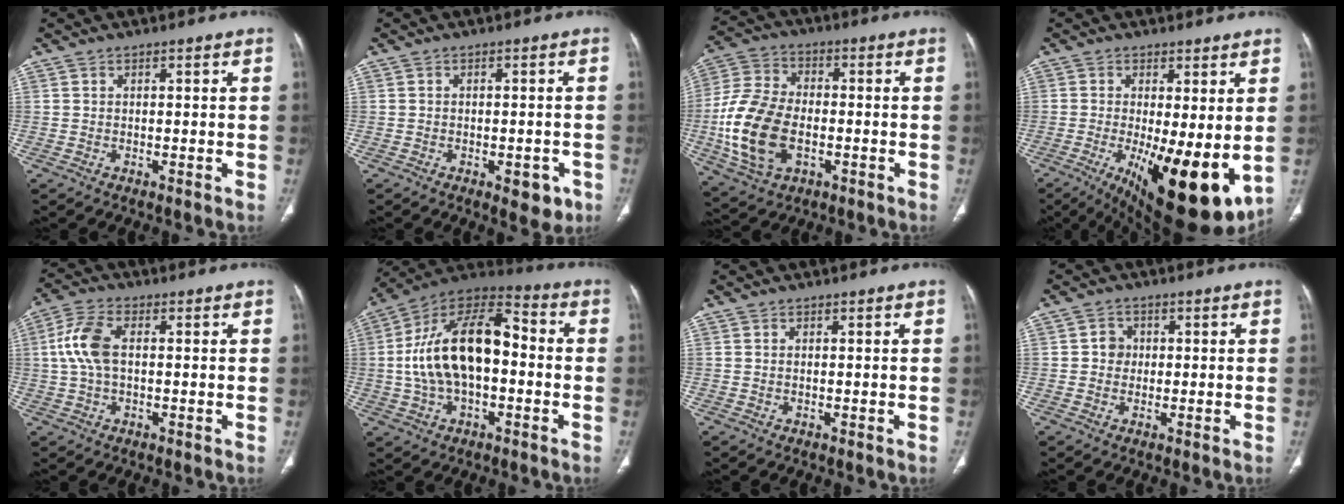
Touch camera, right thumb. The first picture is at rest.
{"total": 4.7, "force": [-2.1, 2.4, 3.4], "torque": [-0.023, 0.004, -0.021]}
{"total": 16.6, "force": [-3.2, 10.5, 12.5], "torque": [-0.254, 0.011, -0.055]}
{"total": 17.8, "force": [-3.1, 6.4, 16.3], "torque": [-0.218, -0.033, -0.021]}
{"total": 8.0, "force": [0.7, 4.2, 6.7], "torque": [-0.155, 0.019, 0.012]}
{"total": 20.0, "force": [-0.4, 10.9, 16.8], "torque": [-0.299, 0.042, -0.012]}
{"total": 0.0}
{"total": 2.9, "force": [0.2, 2.7, 1.1], "torque": [0.000, 0.006, 0.000]}